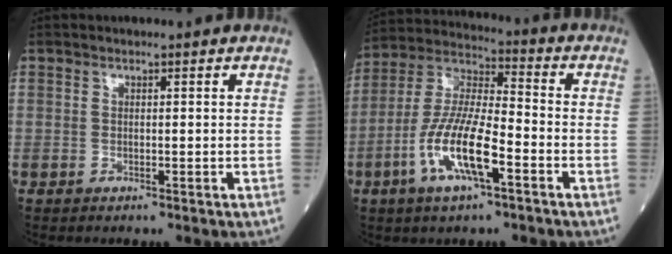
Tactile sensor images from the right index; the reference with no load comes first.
{"total": 12.9, "force": [-4.9, 2.8, 11.7], "torque": [-0.243, -0.002, -0.091]}